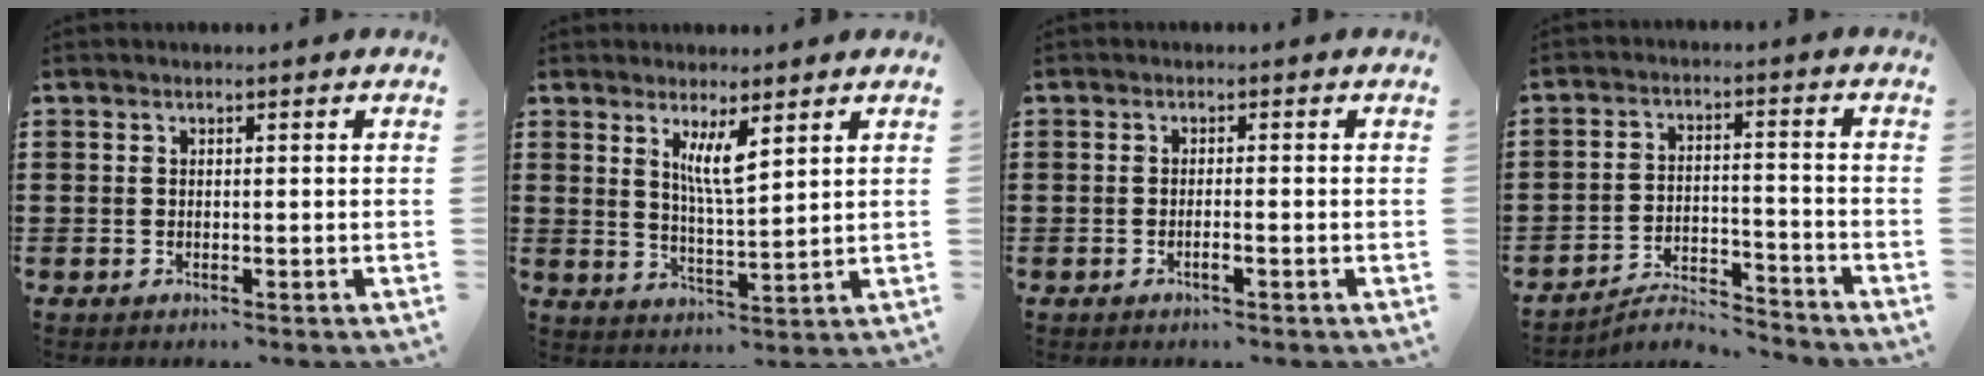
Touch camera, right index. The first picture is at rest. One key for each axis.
{"total": 5.3, "fx": 2.8, "fy": 1.0, "fz": 4.4, "tx": -0.094, "ty": -0.001, "tz": 0.047}
{"total": 1.4, "fx": -0.7, "fy": 0.1, "fz": 1.2, "tx": -0.020, "ty": -0.004, "tz": -0.012}
{"total": 4.6, "fx": -4.5, "fy": 0.2, "fz": 1.0, "tx": -0.020, "ty": 0.001, "tz": -0.091}